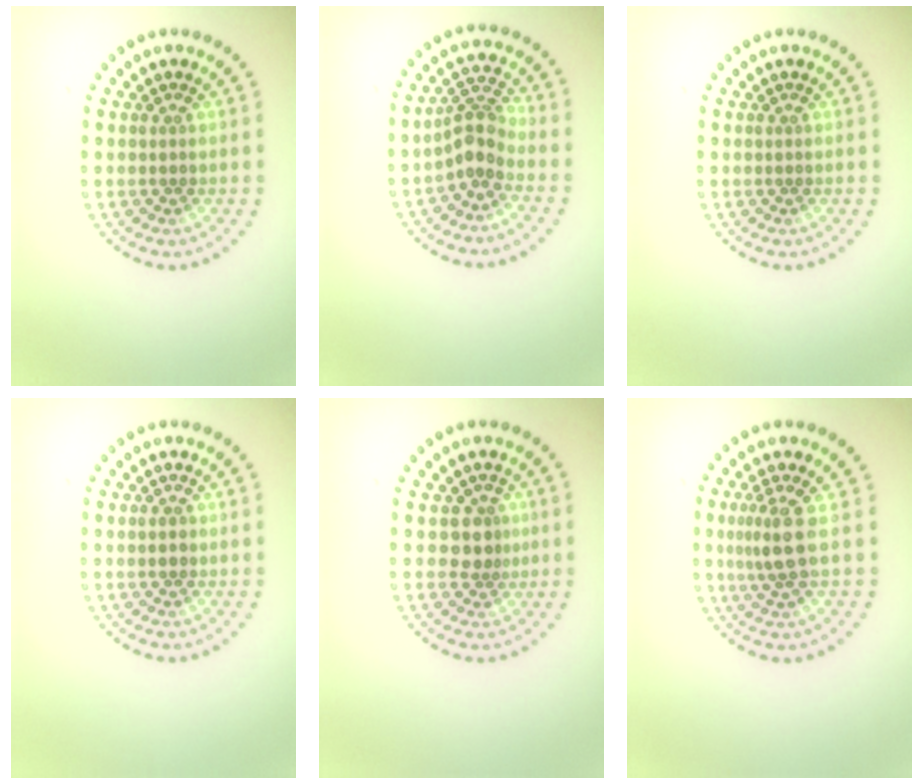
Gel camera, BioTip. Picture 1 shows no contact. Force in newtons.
{"total": 2.9, "press": 2.2, "slide": 1.8}
{"total": 0.0}
{"total": 1.2, "press": 1.2, "slide": 0.0}
{"total": 2.2, "press": 1.7, "slide": 1.4}
{"total": 2.7, "press": 2.2, "slide": 1.7}